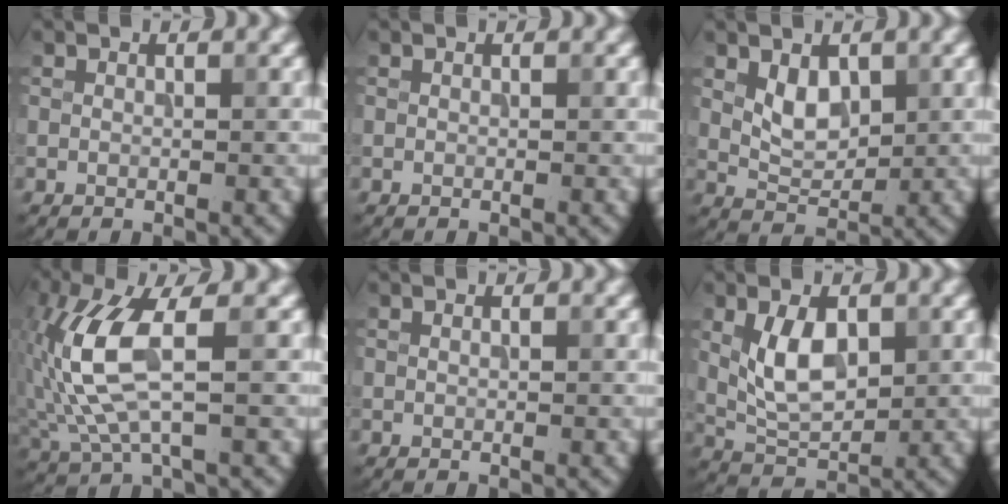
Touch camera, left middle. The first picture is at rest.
{"total": 0.0}
{"total": 3.0, "force": [1.0, 1.9, 2.1], "torque": [-0.038, -0.005, 0.023]}
{"total": 7.1, "force": [0.4, 2.5, 6.6], "torque": [-0.166, -0.003, 0.013]}
{"total": 0.0}
{"total": 4.8, "force": [0.9, 2.7, 3.9], "torque": [-0.081, -0.001, 0.020]}